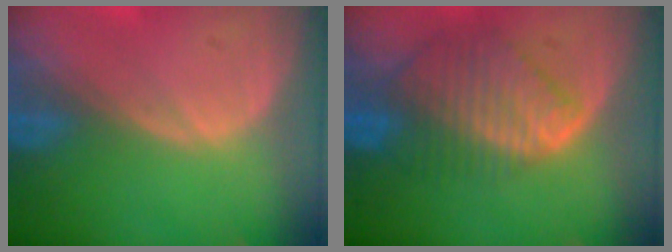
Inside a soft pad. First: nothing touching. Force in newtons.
{"total": 8.7, "press": 7.7, "slide": 4.2}